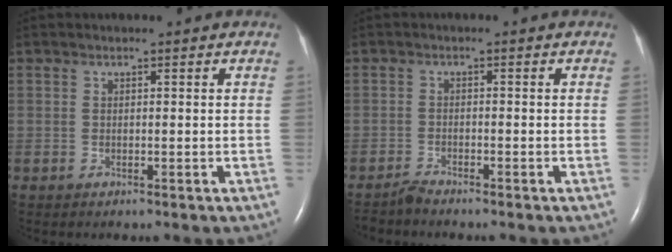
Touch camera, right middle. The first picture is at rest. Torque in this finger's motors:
{"motor_torque": [0.34, -0.36, 0.02, -0.01]}